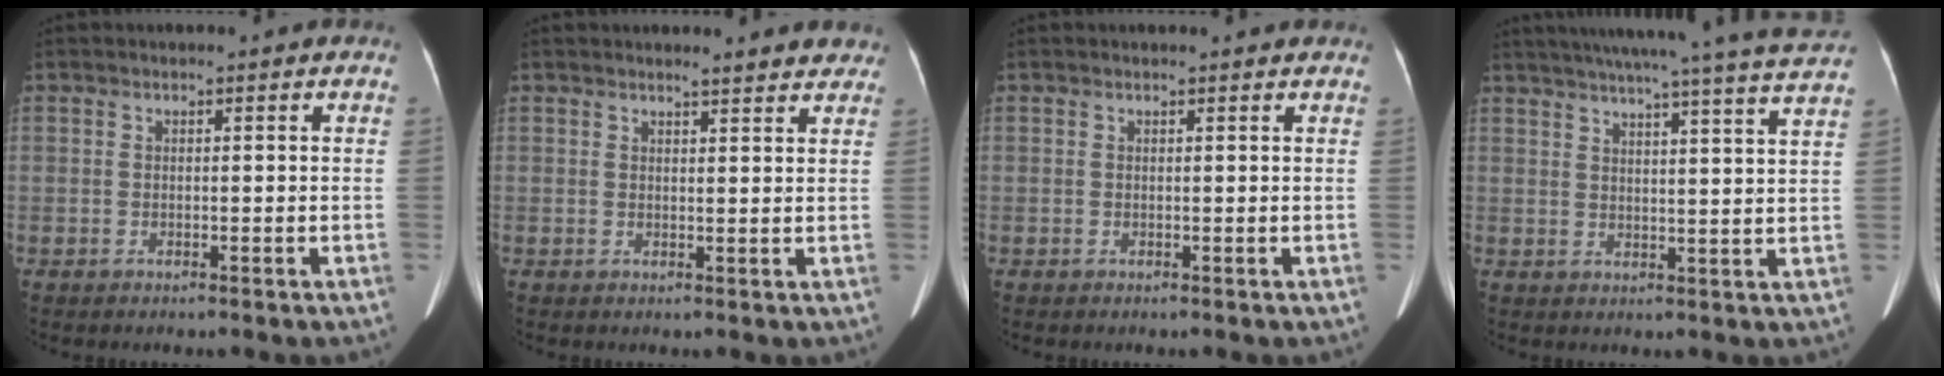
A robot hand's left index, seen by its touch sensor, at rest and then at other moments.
{"total": 4.9, "force": [4.6, 1.1, 1.2], "torque": [-0.006, -0.001, 0.040]}
{"total": 1.4, "force": [1.3, 0.6, 0.1], "torque": [-0.011, 0.013, 0.010]}
{"total": 24.2, "force": [21.9, -1.4, 10.2], "torque": [-0.164, -0.030, 0.271]}